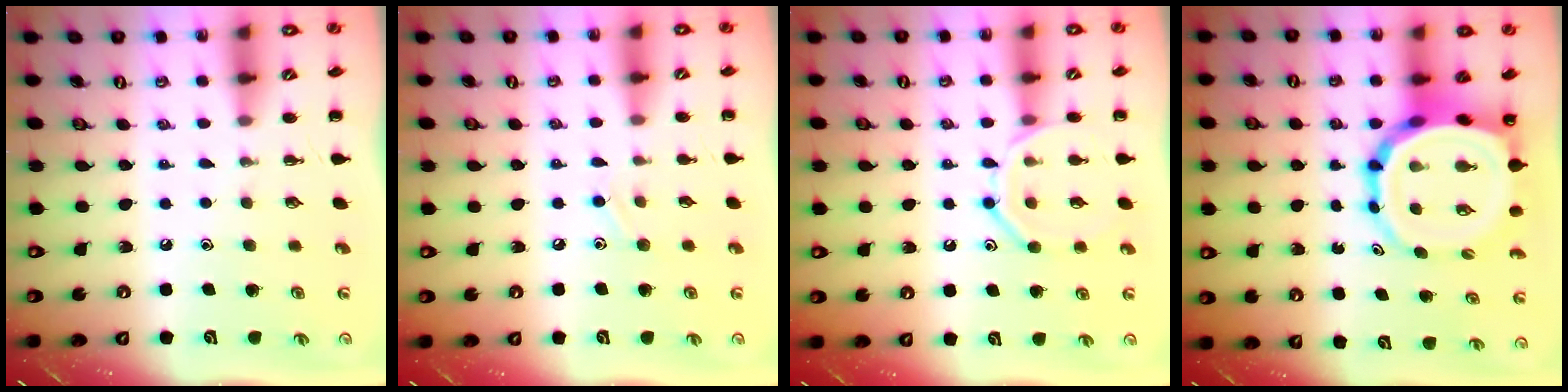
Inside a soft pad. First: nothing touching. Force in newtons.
{"total": 6.1, "press": 5.7, "slide": 2.0}
{"total": 12.0, "press": 12.0, "slide": 0.7}
{"total": 12.9, "press": 12.4, "slide": 3.6}